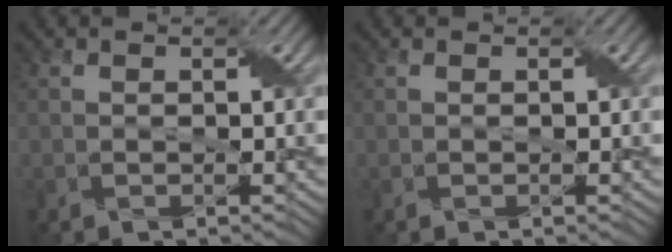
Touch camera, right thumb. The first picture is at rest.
{"total": 0.0}